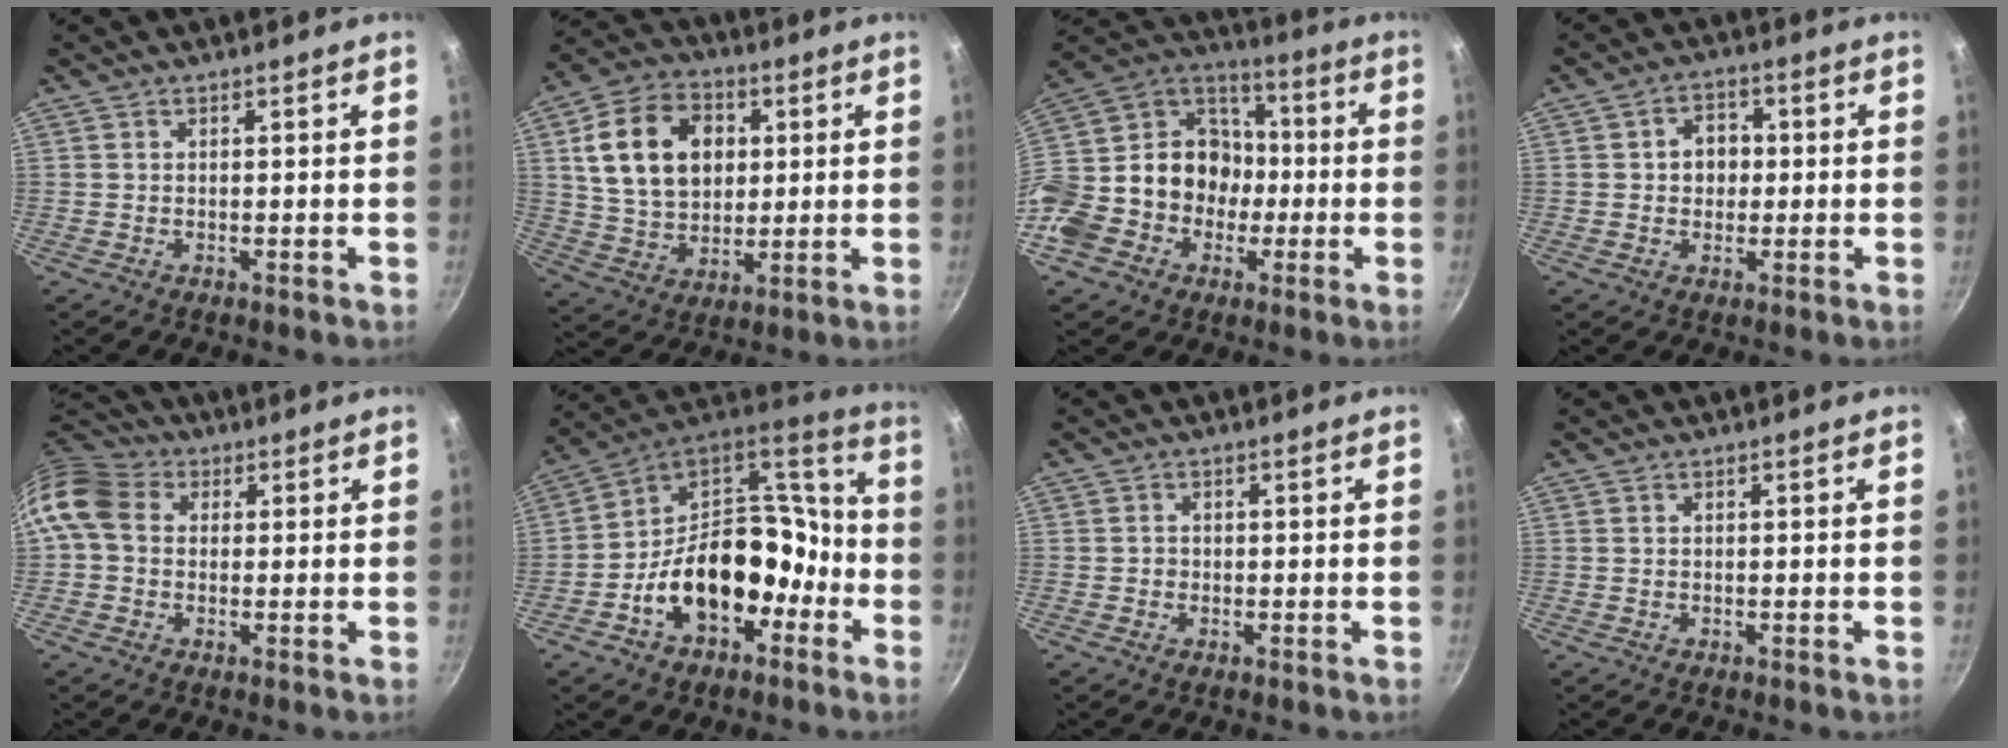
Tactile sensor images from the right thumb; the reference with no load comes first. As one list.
[{"total": 17.1, "force": [3.9, 12.5, 11.0], "torque": [-0.172, 0.001, 0.068]}, {"total": 23.0, "force": [-5.6, 19.7, 10.5], "torque": [-0.189, 0.075, -0.094]}, {"total": 5.4, "force": [0.3, 4.5, 3.0], "torque": [-0.016, 0.008, 0.000]}, {"total": 10.5, "force": [1.3, 8.4, 6.1], "torque": [-0.107, 0.021, 0.003]}, {"total": 20.8, "force": [-7.4, 14.3, 13.1], "torque": [-0.174, 0.086, -0.123]}, {"total": 0.9, "force": [-0.2, 0.8, 0.2], "torque": [0.000, 0.001, -0.006]}, {"total": 0.0}]